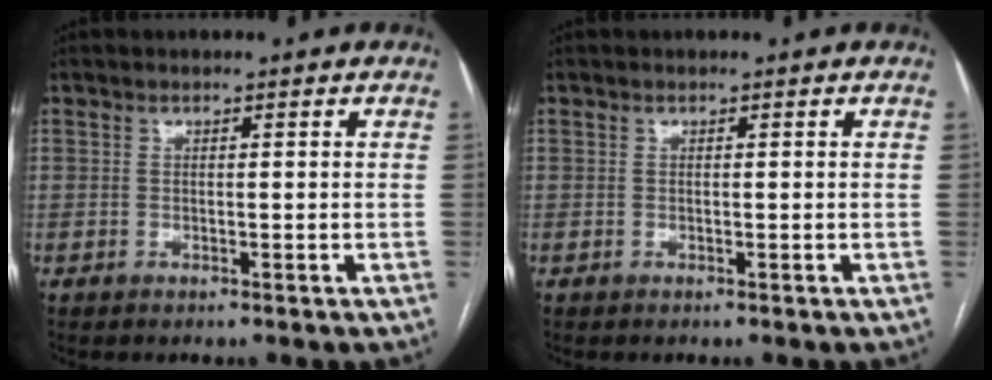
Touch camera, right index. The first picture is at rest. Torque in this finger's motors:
{"motor_torque": [0.01, -0.01, 0.00, 0.00]}